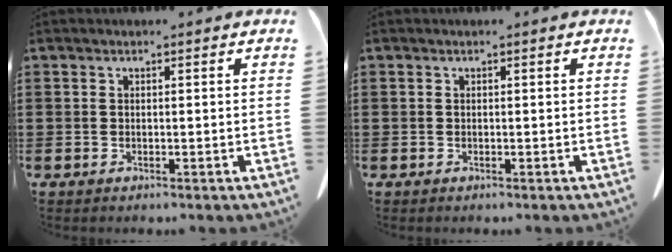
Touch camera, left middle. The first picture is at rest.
{"total": 0.0}